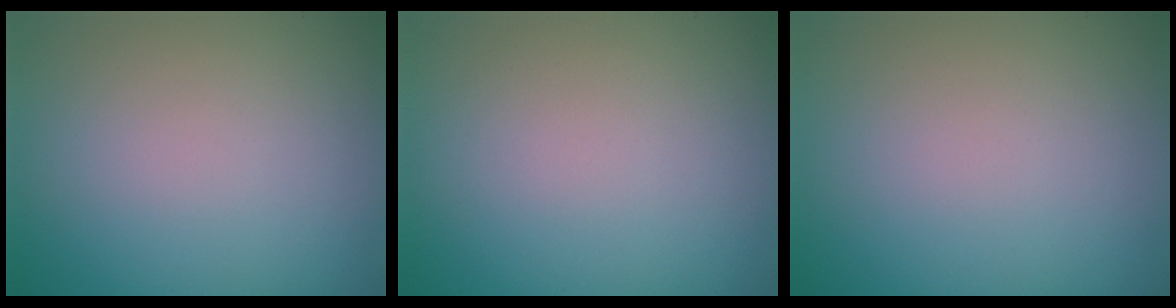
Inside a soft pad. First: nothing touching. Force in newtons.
{"total": 0.0}
{"total": 0.0}